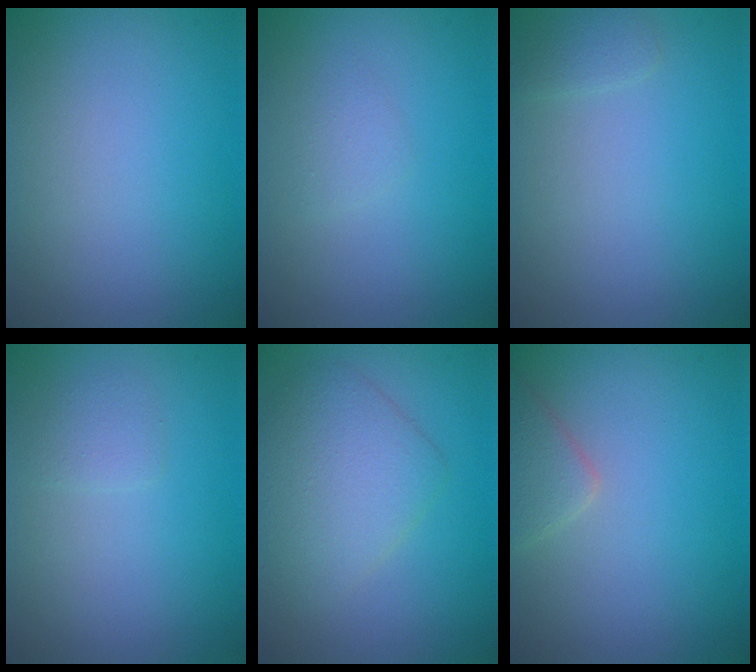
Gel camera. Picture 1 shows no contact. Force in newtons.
{"total": 0.9, "press": 0.9, "slide": 0.1}
{"total": 0.9, "press": 0.9, "slide": 0.0}
{"total": 1.0, "press": 1.0, "slide": 0.1}
{"total": 4.3, "press": 4.3, "slide": 0.2}
{"total": 2.2, "press": 2.2, "slide": 0.1}